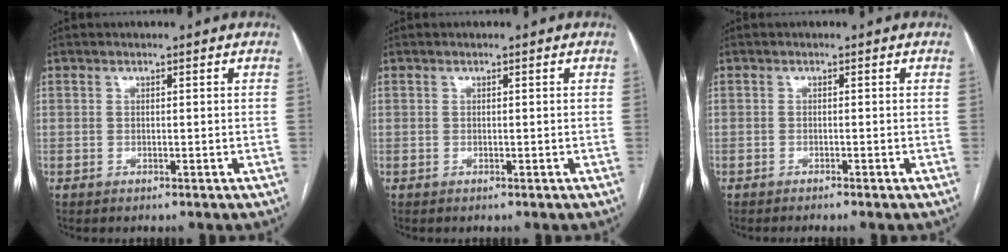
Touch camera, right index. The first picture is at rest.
{"total": 0.0}
{"total": 1.1, "force": [-0.9, -0.3, 0.5], "torque": [-0.005, 0.003, -0.015]}